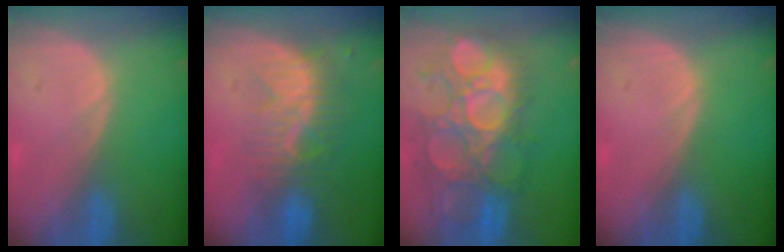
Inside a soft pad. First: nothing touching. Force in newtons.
{"total": 8.4, "press": 7.6, "slide": 3.5}
{"total": 12.4, "press": 11.6, "slide": 4.3}
{"total": 0.0}